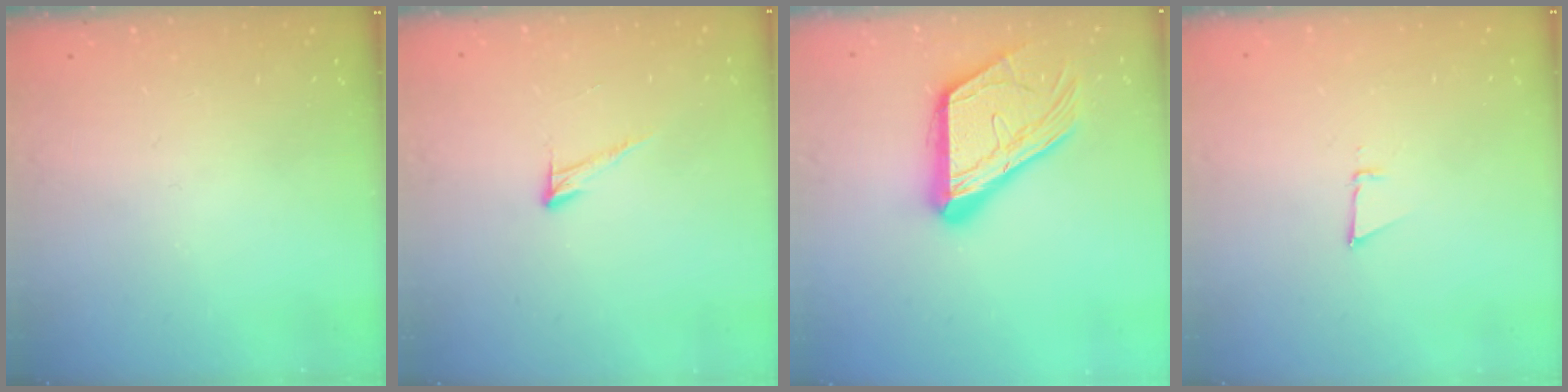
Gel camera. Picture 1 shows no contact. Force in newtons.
{"total": 6.5, "press": 6.5, "slide": 0.4}
{"total": 18.4, "press": 18.3, "slide": 1.6}
{"total": 3.3, "press": 3.3, "slide": 0.6}